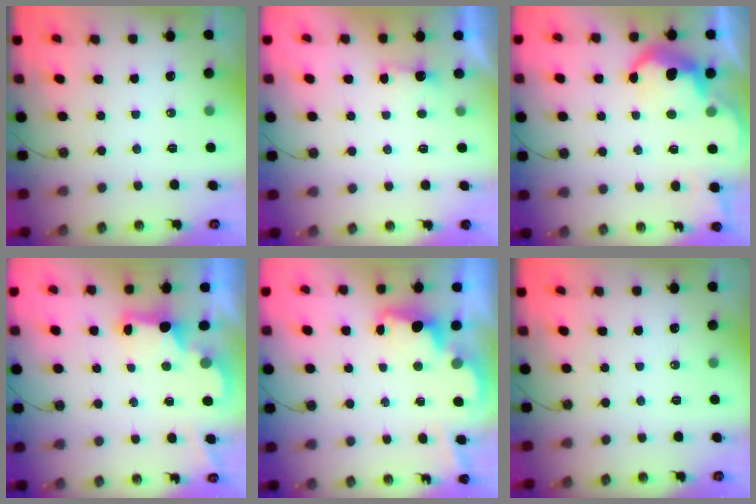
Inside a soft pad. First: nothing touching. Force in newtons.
{"total": 1.6, "press": 1.4, "slide": 0.9}
{"total": 8.3, "press": 8.2, "slide": 0.8}
{"total": 2.4, "press": 2.3, "slide": 0.7}
{"total": 3.6, "press": 3.5, "slide": 0.7}
{"total": 0.0}